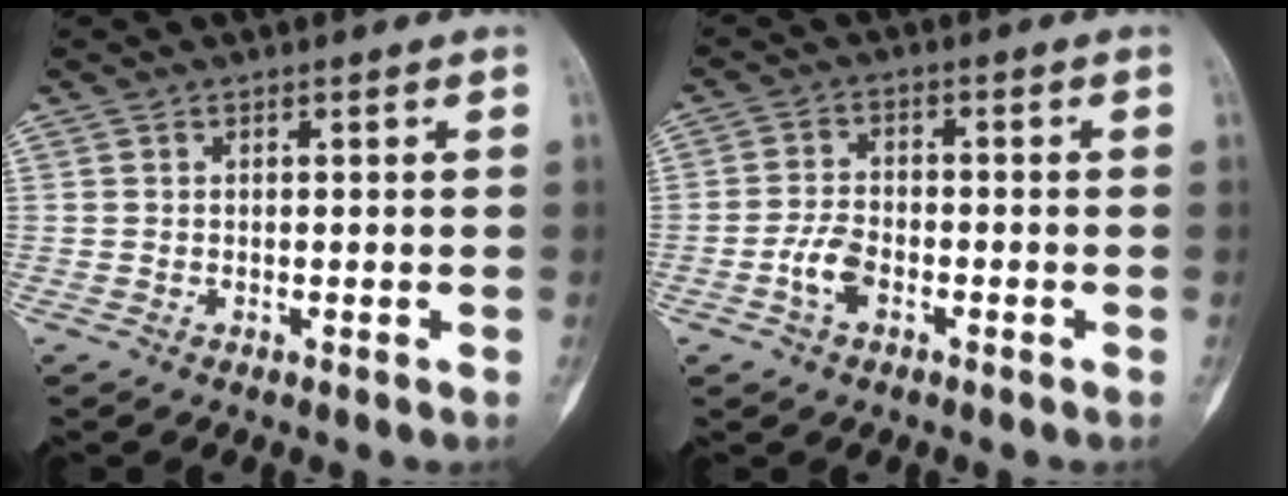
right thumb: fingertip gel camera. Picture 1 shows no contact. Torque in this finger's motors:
{"motor_torque": [0.87, 0.90, 0.60, -0.11, 0.02]}